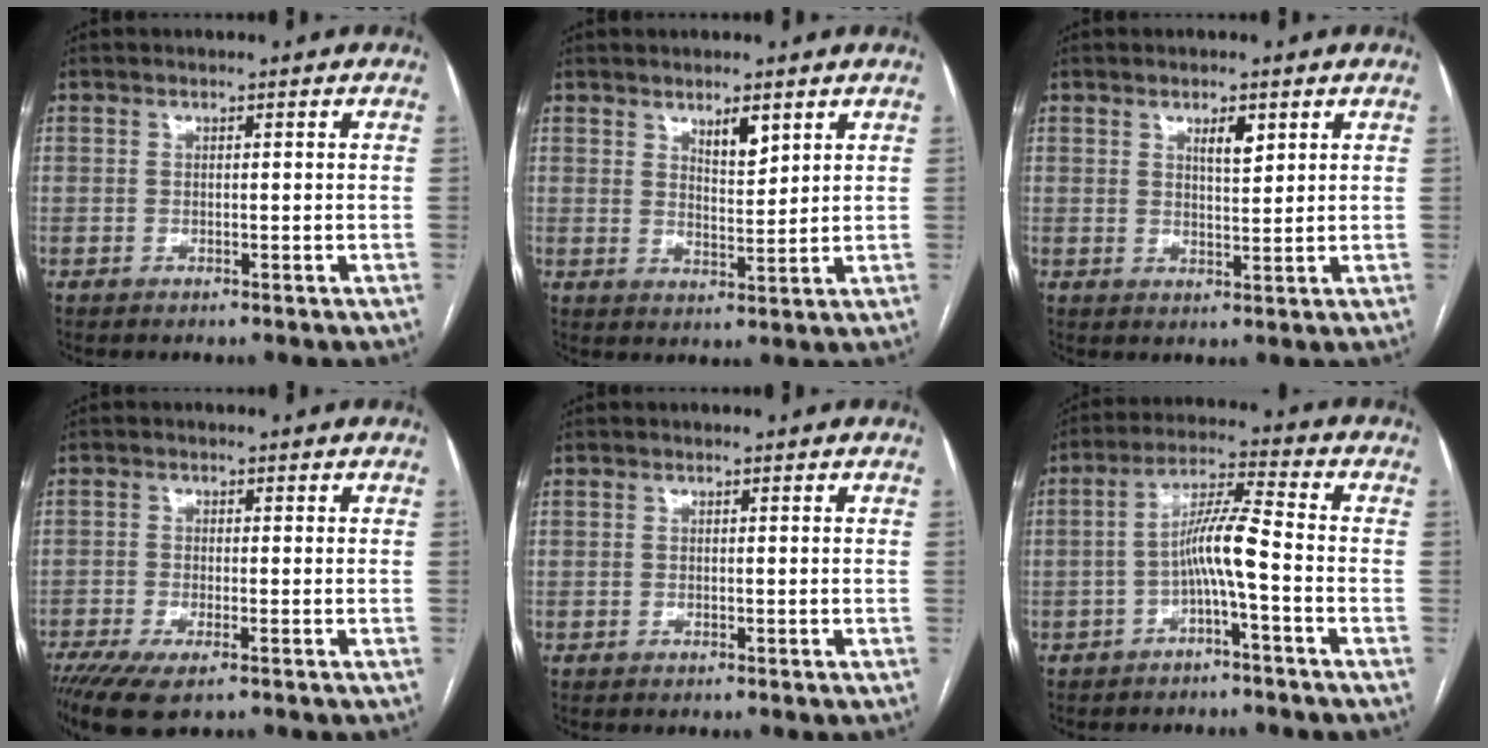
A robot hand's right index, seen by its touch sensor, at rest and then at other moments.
{"total": 4.0, "force": [2.6, 1.2, 2.8], "torque": [-0.050, -0.005, 0.046]}
{"total": 3.2, "force": [1.7, 0.9, 2.5], "torque": [-0.043, -0.002, 0.030]}
{"total": 6.5, "force": [-4.1, 1.7, 4.7], "torque": [-0.085, -0.018, -0.070]}
{"total": 0.0}
{"total": 6.8, "force": [-2.1, -0.1, 6.4], "torque": [-0.120, 0.021, -0.040]}